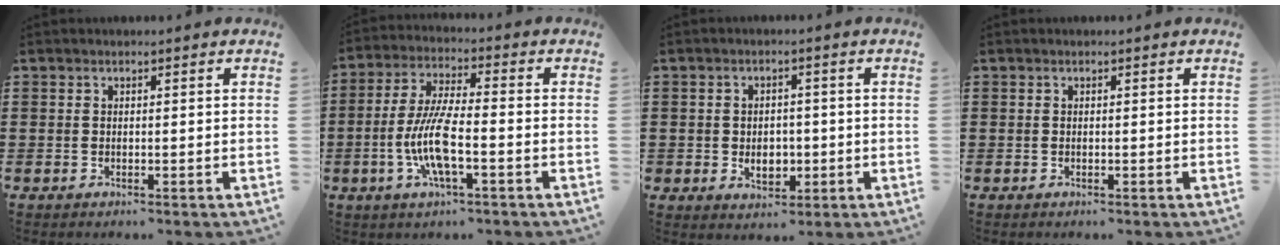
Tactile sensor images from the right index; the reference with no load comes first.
{"total": 9.0, "force": [-2.7, 2.2, 8.3], "torque": [-0.186, -0.015, -0.058]}
{"total": 3.5, "force": [-0.7, 2.8, 2.0], "torque": [-0.036, 0.001, -0.017]}
{"total": 0.0}